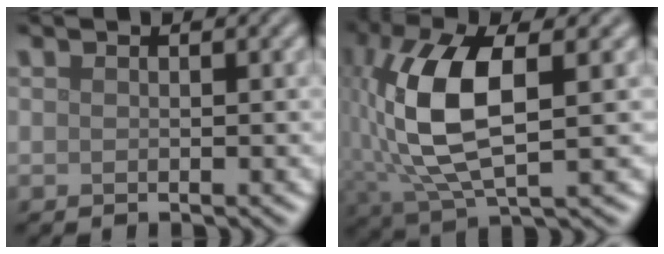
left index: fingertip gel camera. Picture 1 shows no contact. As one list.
[{"total": 9.8, "force": [1.0, 4.1, 8.9], "torque": [-0.198, 0.006, 0.018]}]